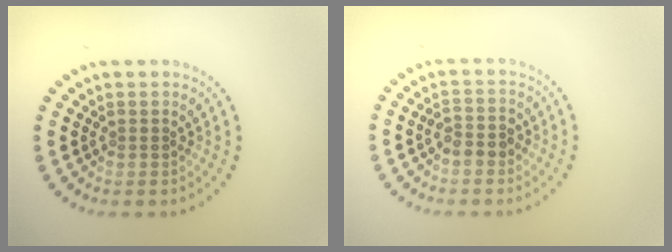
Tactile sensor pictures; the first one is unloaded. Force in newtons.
{"total": 1.9, "press": 1.8, "slide": 0.6}